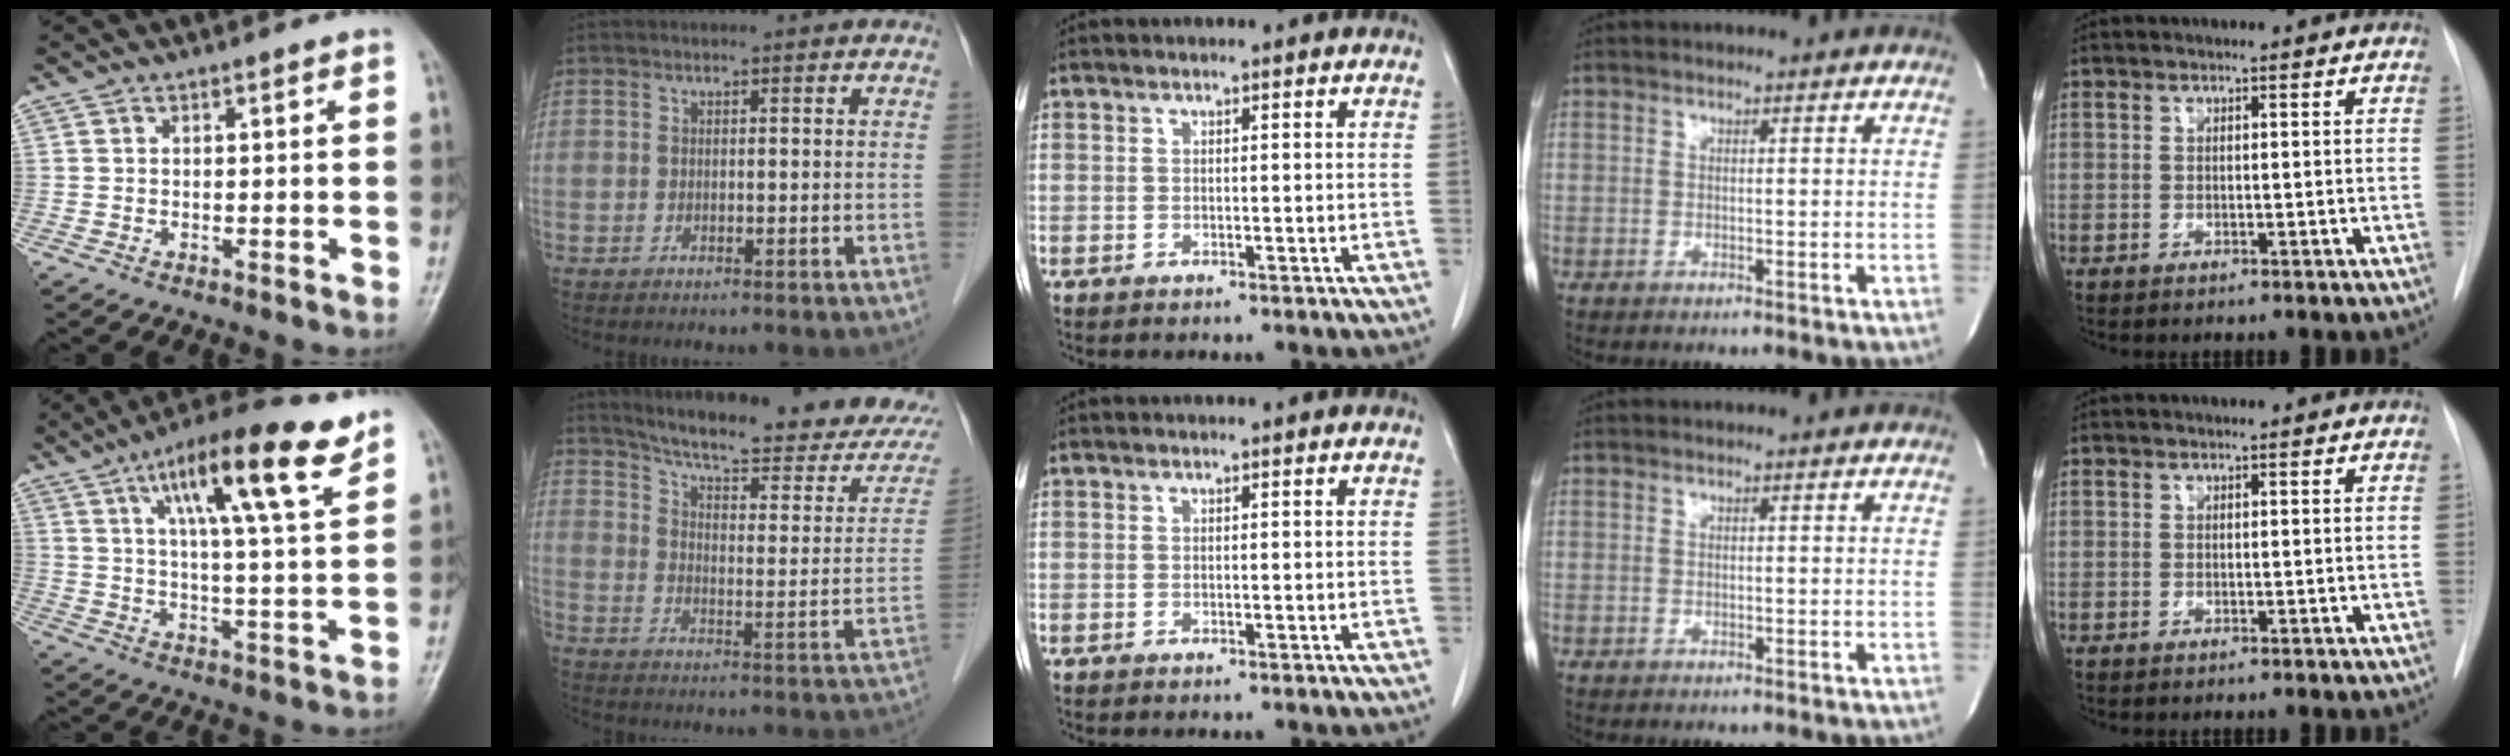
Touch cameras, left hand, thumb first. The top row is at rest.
{"thumb": {"total": 17.2, "force": [9.4, 3.5, 14.0], "torque": [-0.212, -0.026, 0.150]}, "index": {"total": 21.1, "force": [19.2, 1.3, 8.5], "torque": [-0.122, -0.059, 0.253]}}